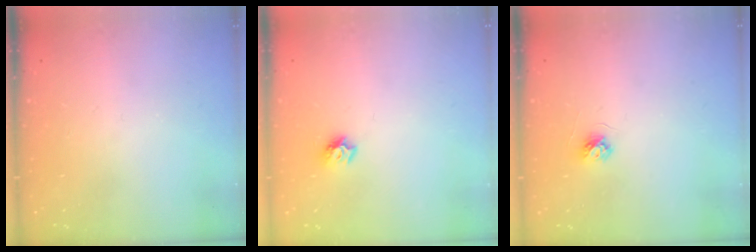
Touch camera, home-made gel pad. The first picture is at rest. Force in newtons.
{"total": 7.0, "press": 7.0, "slide": 0.7}
{"total": 3.7, "press": 3.6, "slide": 0.4}